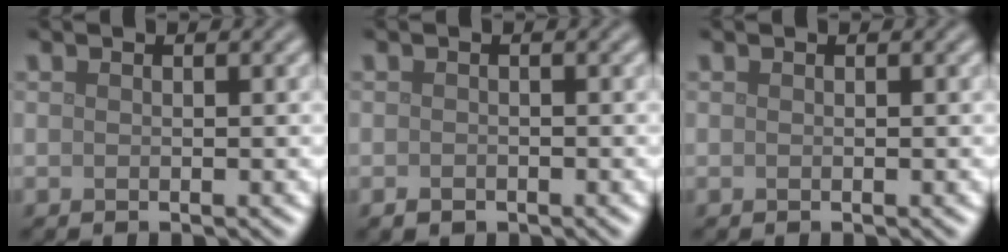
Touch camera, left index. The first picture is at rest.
{"total": 0.8, "force": [-0.5, 0.5, 0.4], "torque": [-0.006, -0.003, -0.008]}
{"total": 0.0}